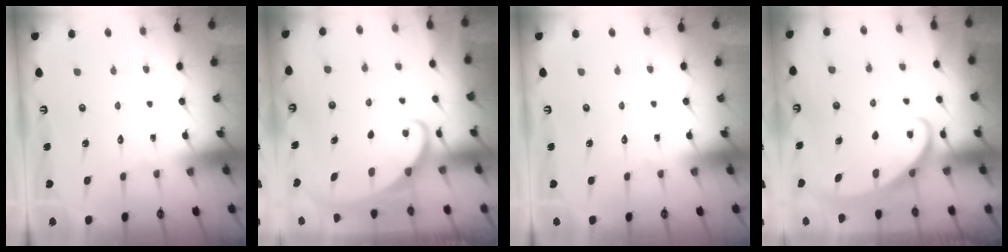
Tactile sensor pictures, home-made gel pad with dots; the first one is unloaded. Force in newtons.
{"total": 2.2, "press": 2.2, "slide": 0.3}
{"total": 0.0}
{"total": 2.8, "press": 2.7, "slide": 0.4}